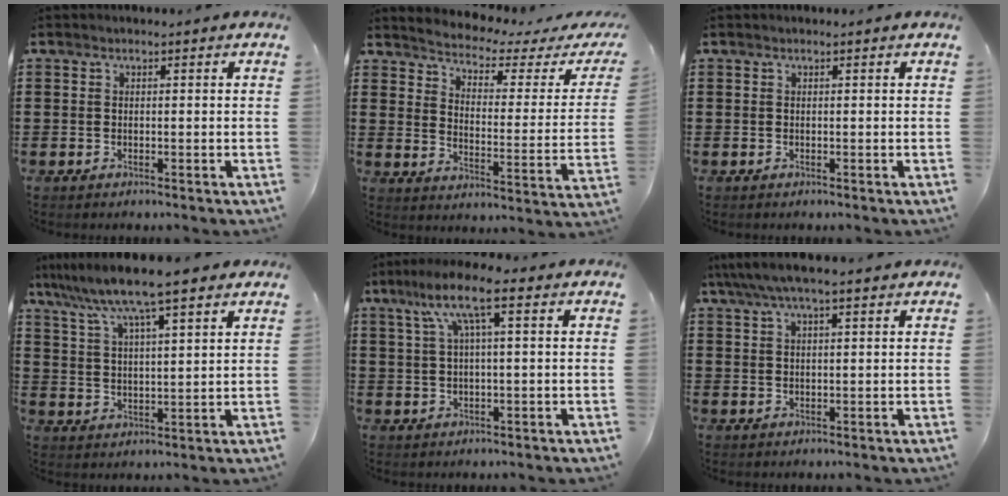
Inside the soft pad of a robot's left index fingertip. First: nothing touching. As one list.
[{"total": 2.5, "force": [2.3, 0.4, 0.9], "torque": [-0.038, -0.025, 0.027]}, {"total": 0.0}, {"total": 8.2, "force": [6.7, 0.2, 4.7], "torque": [-0.115, -0.025, 0.115]}, {"total": 7.9, "force": [3.0, 1.2, 7.3], "torque": [-0.147, 0.009, 0.048]}, {"total": 4.5, "force": [3.2, 0.7, 3.0], "torque": [-0.065, 0.000, 0.057]}]